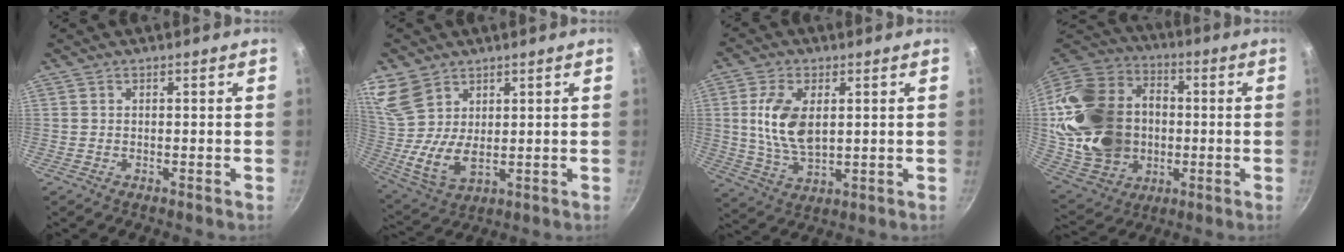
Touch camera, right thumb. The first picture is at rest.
{"total": 12.2, "force": [6.1, 7.9, 6.9], "torque": [-0.126, -0.030, 0.132]}
{"total": 11.1, "force": [1.9, 6.3, 9.0], "torque": [-0.167, -0.010, 0.040]}
{"total": 27.3, "force": [-0.3, 21.3, 17.0], "torque": [-0.310, 0.039, 0.014]}